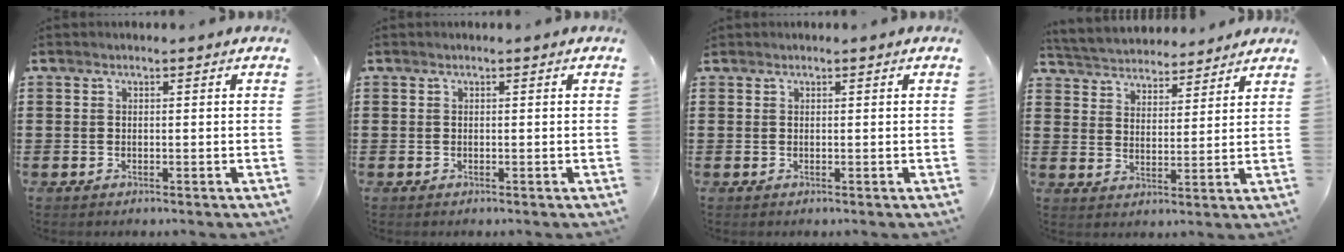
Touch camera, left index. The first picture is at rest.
{"total": 0.0}
{"total": 0.0}
{"total": 4.0, "force": [4.0, 0.7, -0.3], "torque": [-0.016, -0.024, 0.068]}